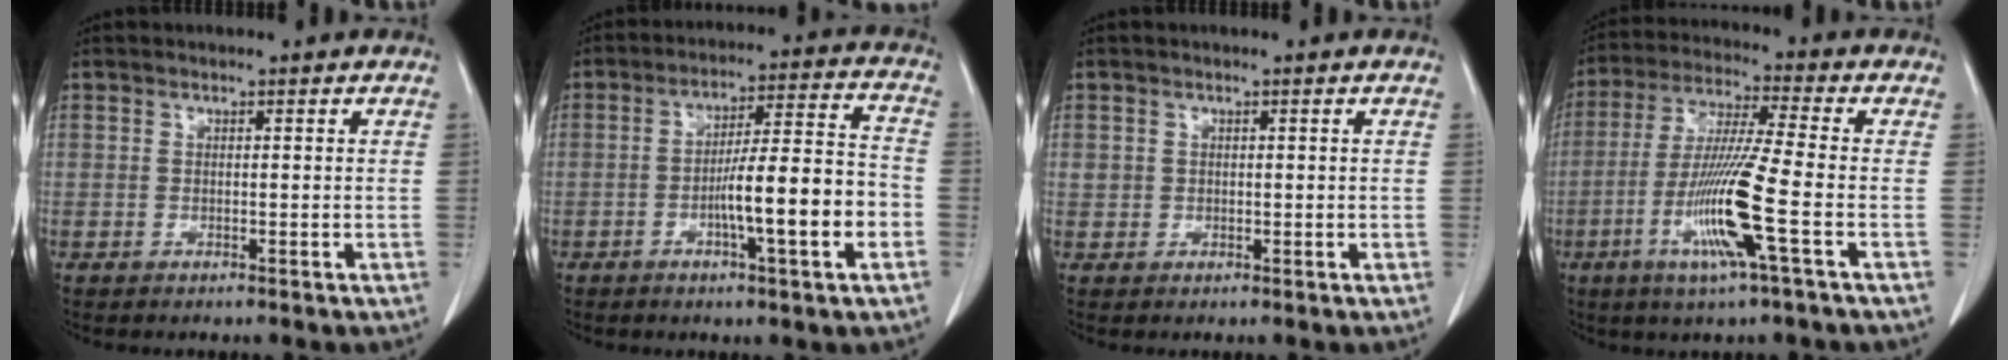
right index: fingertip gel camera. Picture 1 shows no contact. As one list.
[{"total": 12.3, "force": [-3.8, 0.6, 11.7], "torque": [-0.186, 0.011, -0.059]}, {"total": 1.1, "force": [0.2, 1.1, 0.2], "torque": [0.005, 0.009, 0.003]}, {"total": 12.5, "force": [-4.1, -0.9, 11.7], "torque": [-0.235, -0.019, -0.086]}]